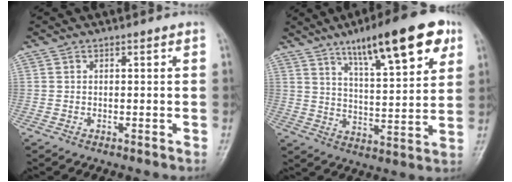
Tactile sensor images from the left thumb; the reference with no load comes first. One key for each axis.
{"total": 18.5, "fx": 10.3, "fy": 4.9, "fz": 14.5, "tx": -0.191, "ty": -0.033, "tz": 0.159}